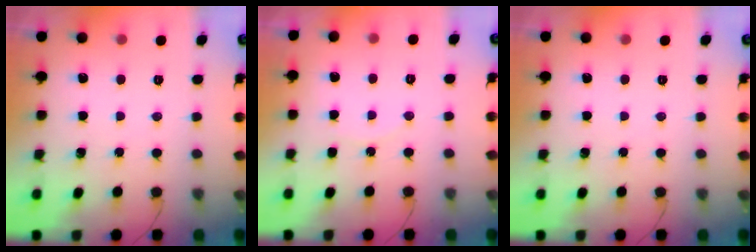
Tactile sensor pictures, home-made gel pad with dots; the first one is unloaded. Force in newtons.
{"total": 4.2, "press": 4.0, "slide": 1.4}
{"total": 0.0}